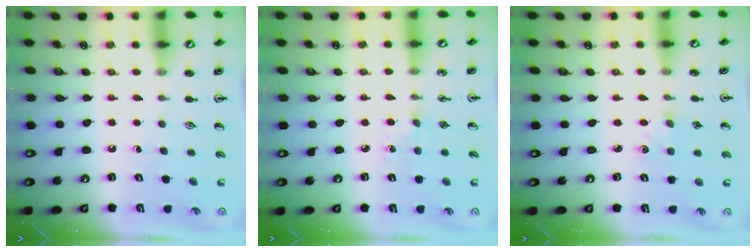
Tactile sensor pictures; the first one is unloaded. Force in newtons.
{"total": 3.7, "press": 3.7, "slide": 0.5}
{"total": 1.7, "press": 1.6, "slide": 0.3}